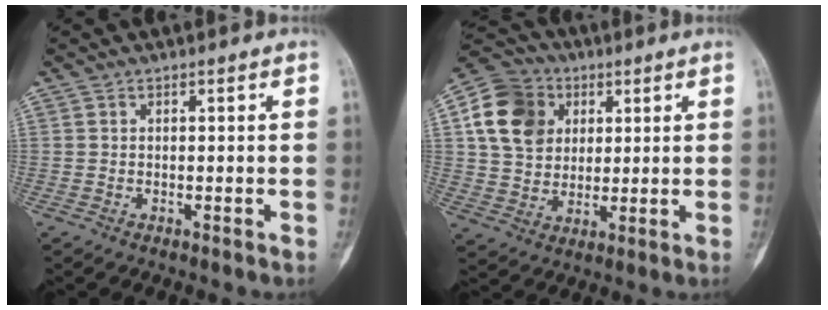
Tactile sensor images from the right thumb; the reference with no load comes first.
{"total": 14.3, "force": [4.2, 11.8, 6.9], "torque": [-0.109, 0.004, 0.072]}